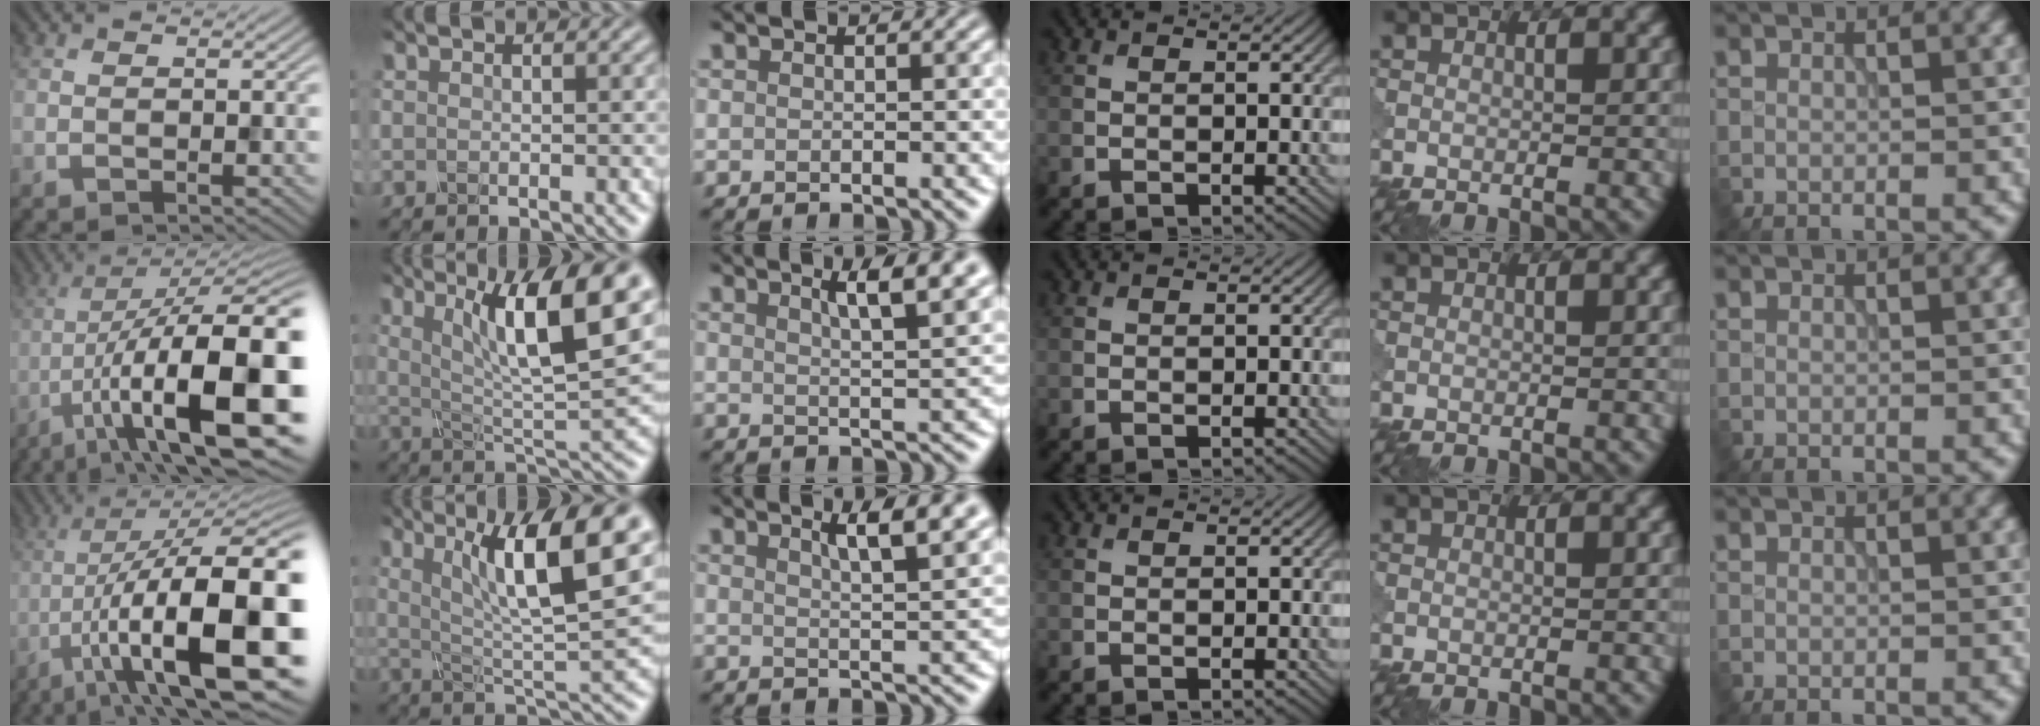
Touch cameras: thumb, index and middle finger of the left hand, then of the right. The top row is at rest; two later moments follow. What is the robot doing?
{"motion": "shake", "object": "plastic piggy bank"}